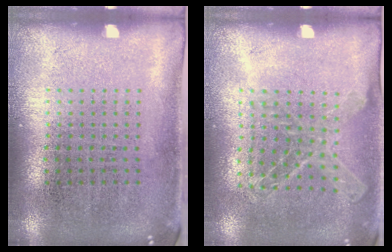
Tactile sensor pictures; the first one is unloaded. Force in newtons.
{"total": 1.1, "press": 1.1, "slide": 0.3}